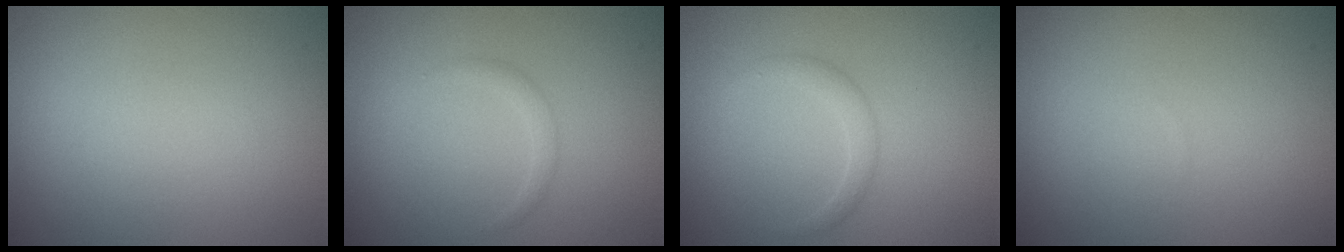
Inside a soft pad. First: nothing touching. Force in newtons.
{"total": 0.9, "press": 0.9, "slide": 0.1}
{"total": 1.3, "press": 1.2, "slide": 0.2}
{"total": 0.0}